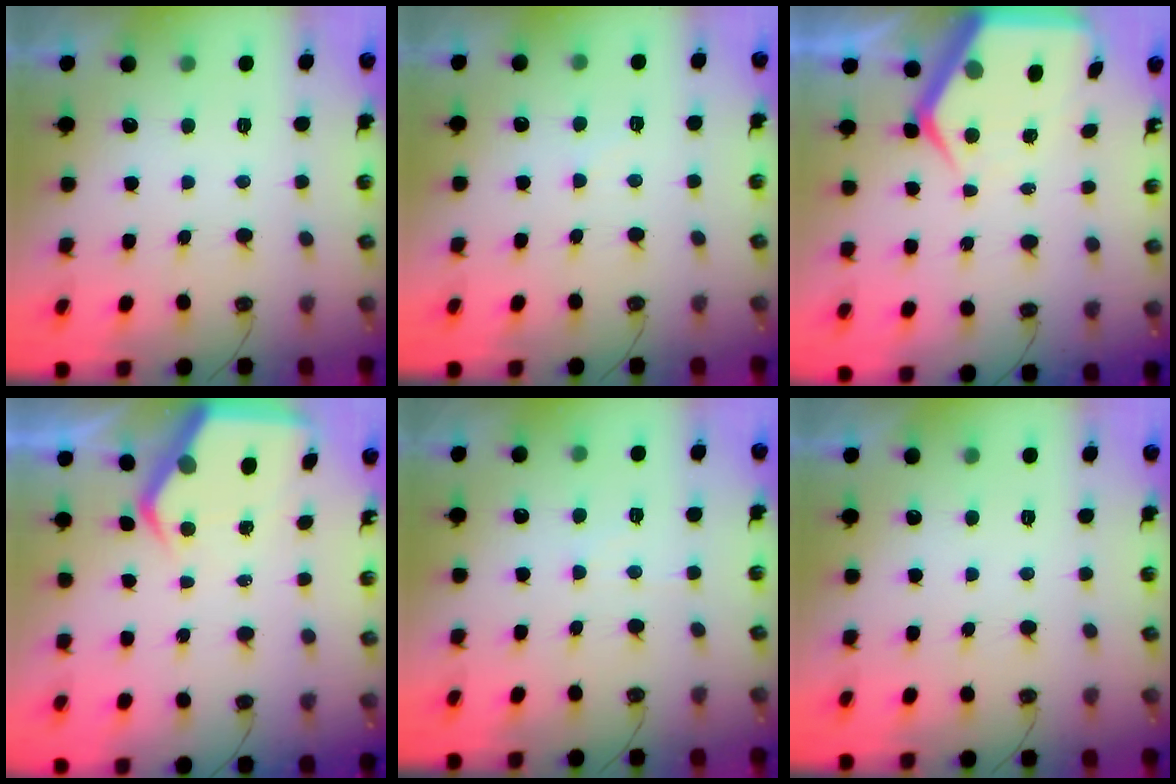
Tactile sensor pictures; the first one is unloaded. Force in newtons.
{"total": 5.2, "press": 5.2, "slide": 0.5}
{"total": 8.2, "press": 8.2, "slide": 0.6}
{"total": 6.6, "press": 6.6, "slide": 0.7}
{"total": 3.6, "press": 3.6, "slide": 0.4}
{"total": 0.0}